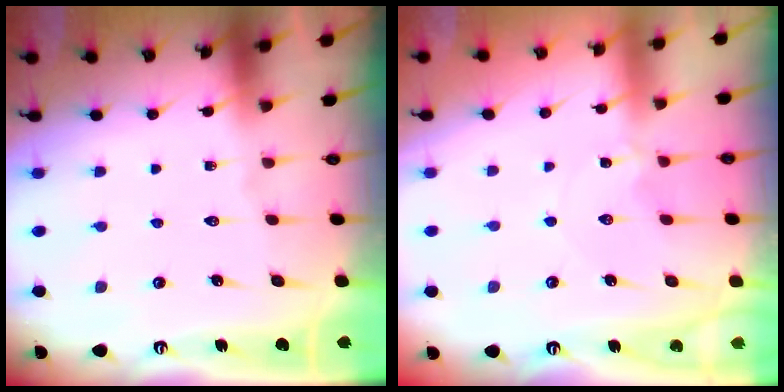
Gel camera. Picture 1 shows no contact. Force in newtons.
{"total": 0.8, "press": 0.7, "slide": 0.3}